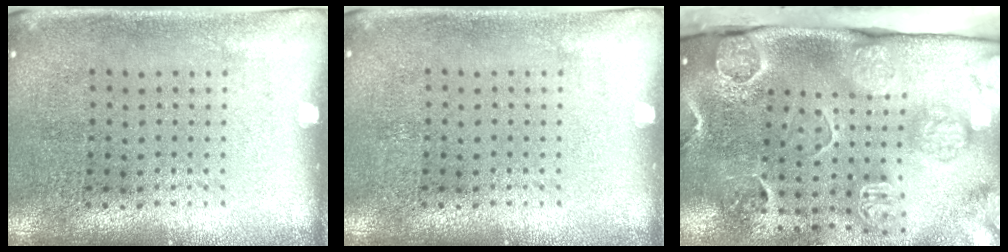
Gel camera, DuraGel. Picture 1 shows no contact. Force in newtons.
{"total": 0.0}
{"total": 4.2, "press": 3.4, "slide": 2.6}